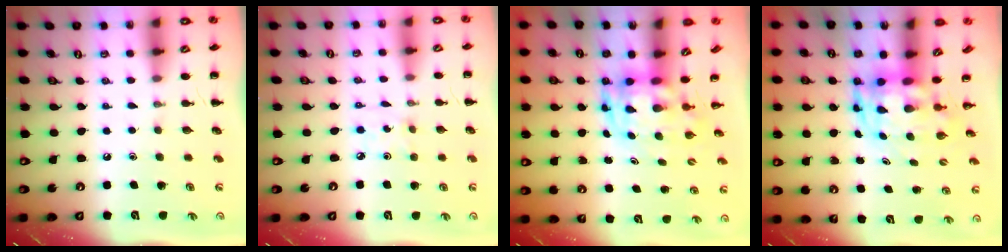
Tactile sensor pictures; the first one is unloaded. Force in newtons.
{"total": 2.5, "press": 2.3, "slide": 0.9}
{"total": 3.2, "press": 3.1, "slide": 0.7}
{"total": 3.7, "press": 3.6, "slide": 1.0}